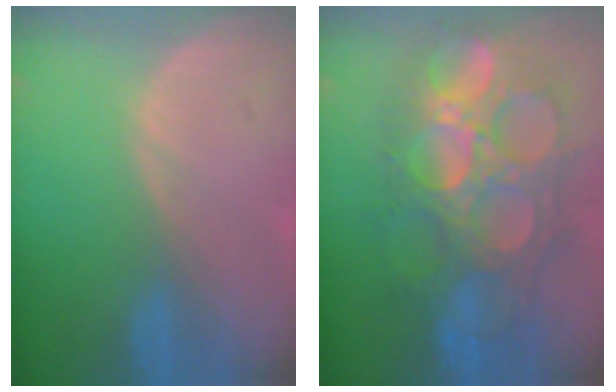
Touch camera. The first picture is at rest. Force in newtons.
{"total": 13.5, "press": 13.4, "slide": 1.5}